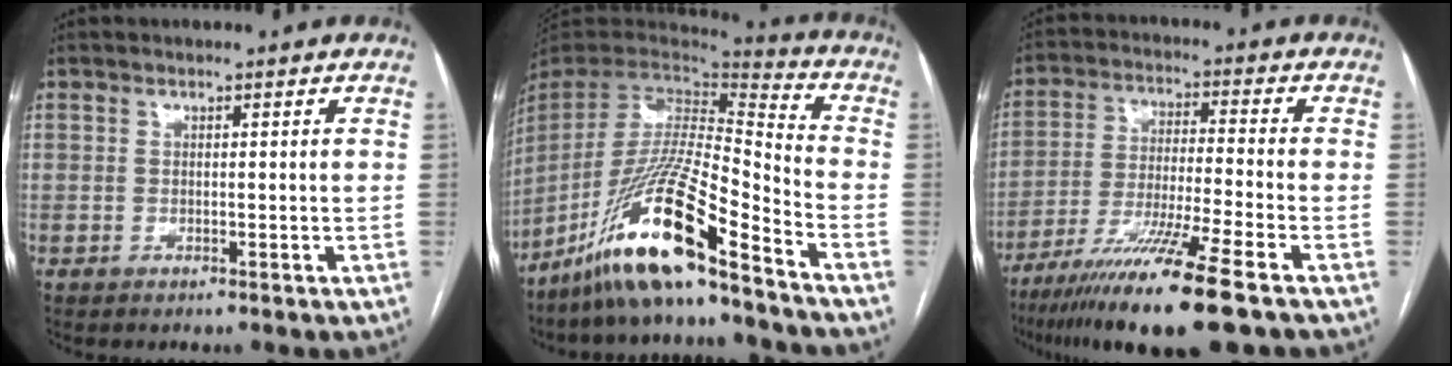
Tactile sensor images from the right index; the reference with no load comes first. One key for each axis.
{"total": 19.1, "fx": -13.8, "fy": 0.7, "fz": 13.2, "tx": -0.285, "ty": -0.023, "tz": -0.260}
{"total": 15.2, "fx": -10.3, "fy": -0.9, "fz": 11.2, "tx": -0.208, "ty": -0.047, "tz": -0.181}